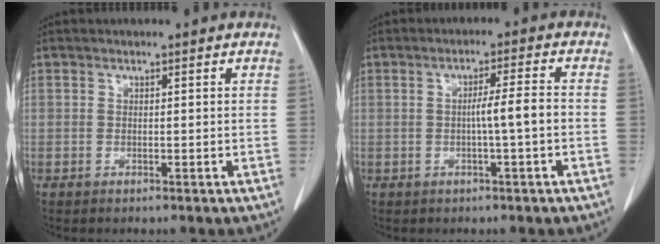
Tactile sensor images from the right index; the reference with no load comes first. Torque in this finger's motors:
{"motor_torque": [0.74, -0.24, 0.22, 0.05]}